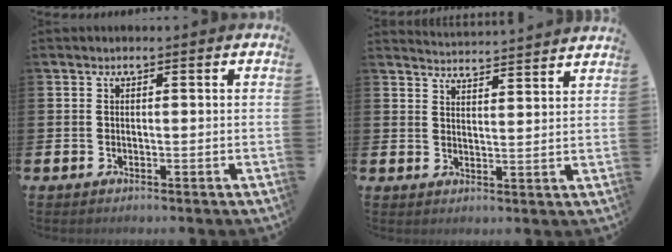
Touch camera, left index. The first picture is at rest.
{"total": 4.3, "force": [4.3, -0.4, -0.2], "torque": [-0.001, -0.038, 0.075]}